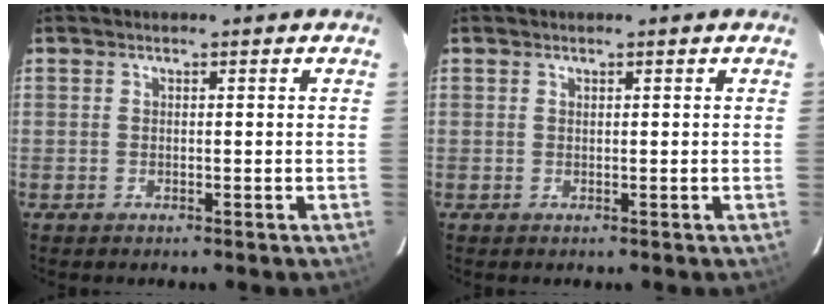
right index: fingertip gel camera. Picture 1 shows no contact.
{"total": 0.0}